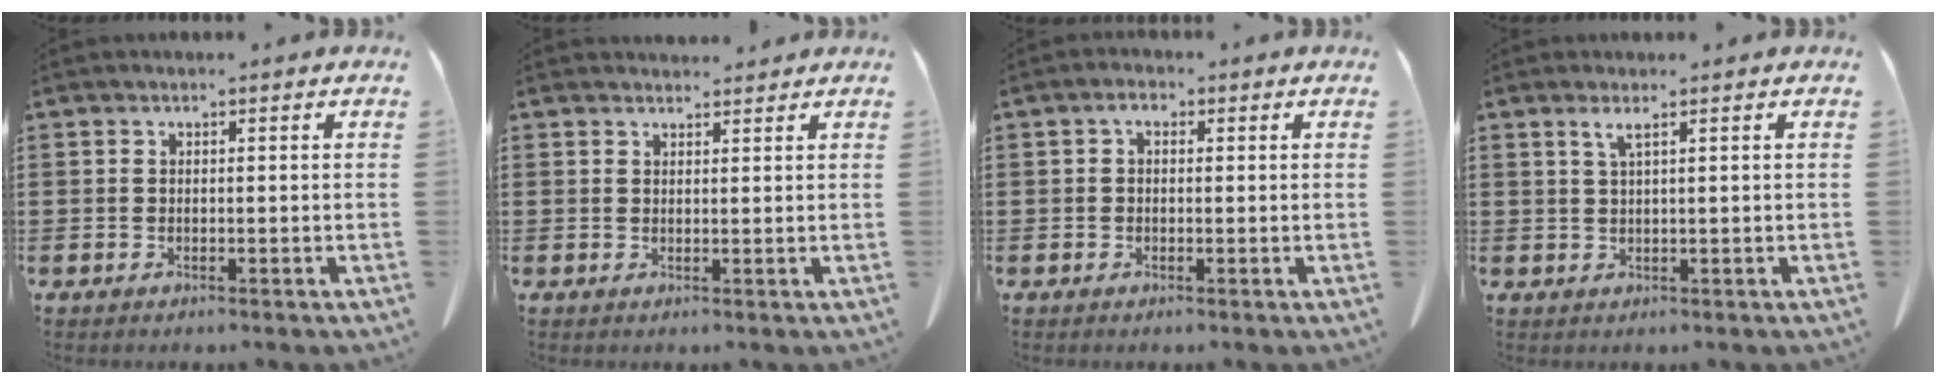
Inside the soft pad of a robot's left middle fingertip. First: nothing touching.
{"total": 1.6, "force": [1.6, 0.4, 0.1], "torque": [0.002, -0.002, 0.029]}
{"total": 1.8, "force": [0.0, 1.1, 1.5], "torque": [-0.031, 0.006, -0.001]}
{"total": 1.6, "force": [0.8, -0.2, 1.3], "torque": [-0.029, -0.002, 0.014]}